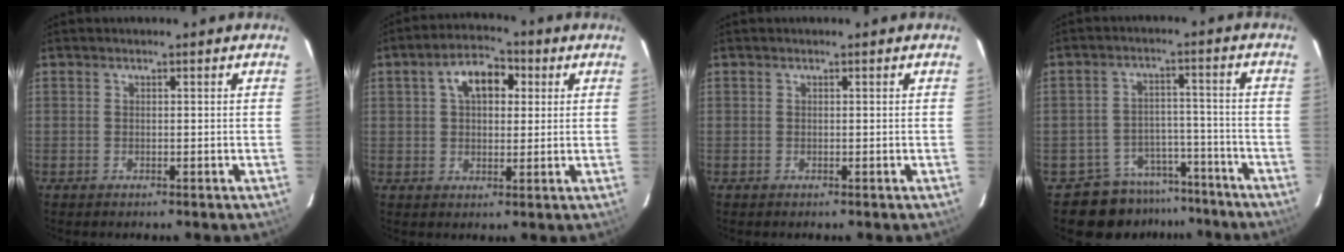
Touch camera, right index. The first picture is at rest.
{"total": 8.1, "force": [2.5, 4.9, 6.0], "torque": [-0.099, 0.030, 0.041]}
{"total": 0.0}
{"total": 9.2, "force": [-7.6, 5.2, 0.7], "torque": [-0.019, 0.035, -0.100]}